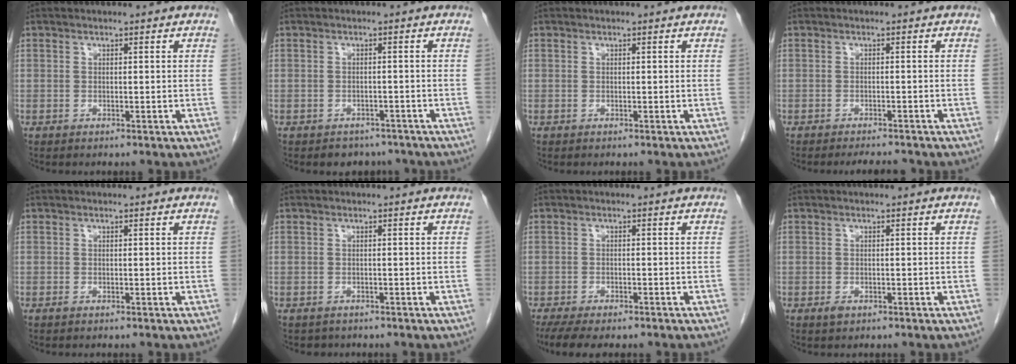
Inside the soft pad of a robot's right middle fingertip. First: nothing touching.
{"total": 3.9, "force": [-3.3, 2.0, 0.1], "torque": [-0.002, 0.006, -0.042]}
{"total": 0.0}
{"total": 3.1, "force": [-3.0, 0.3, 0.9], "torque": [-0.016, -0.009, -0.041]}
{"total": 0.0}
{"total": 1.3, "force": [-1.1, 0.7, -0.1], "torque": [-0.013, -0.002, -0.015]}
{"total": 7.7, "force": [-6.0, 2.1, 4.3], "torque": [-0.068, -0.014, -0.090]}
{"total": 0.9, "force": [-0.5, 0.5, 0.6], "torque": [-0.010, 0.000, -0.003]}